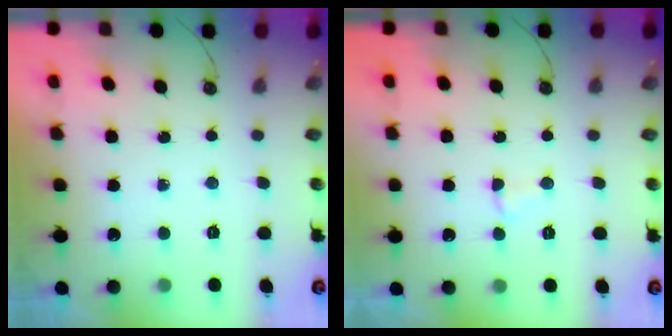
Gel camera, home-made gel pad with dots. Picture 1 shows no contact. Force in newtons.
{"total": 2.5, "press": 2.5, "slide": 0.5}